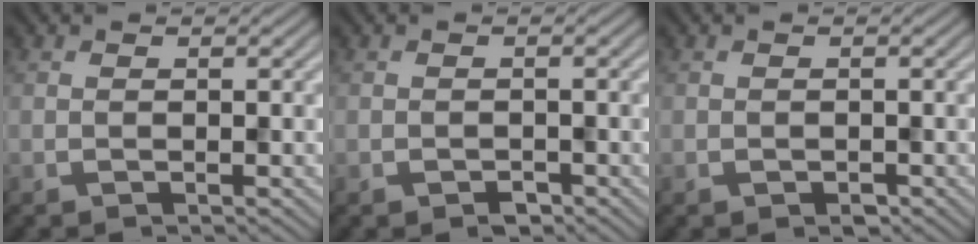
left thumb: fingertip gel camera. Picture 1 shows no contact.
{"total": 1.3, "force": [-0.8, 0.8, 0.6], "torque": [-0.009, -0.004, -0.016]}
{"total": 0.8, "force": [-0.5, 0.6, 0.4], "torque": [-0.006, -0.005, -0.008]}